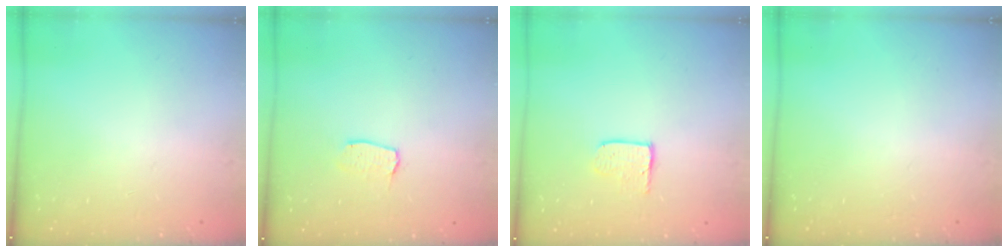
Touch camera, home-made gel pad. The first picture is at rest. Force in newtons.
{"total": 4.0, "press": 4.0, "slide": 0.3}
{"total": 3.9, "press": 3.9, "slide": 0.4}
{"total": 0.0}